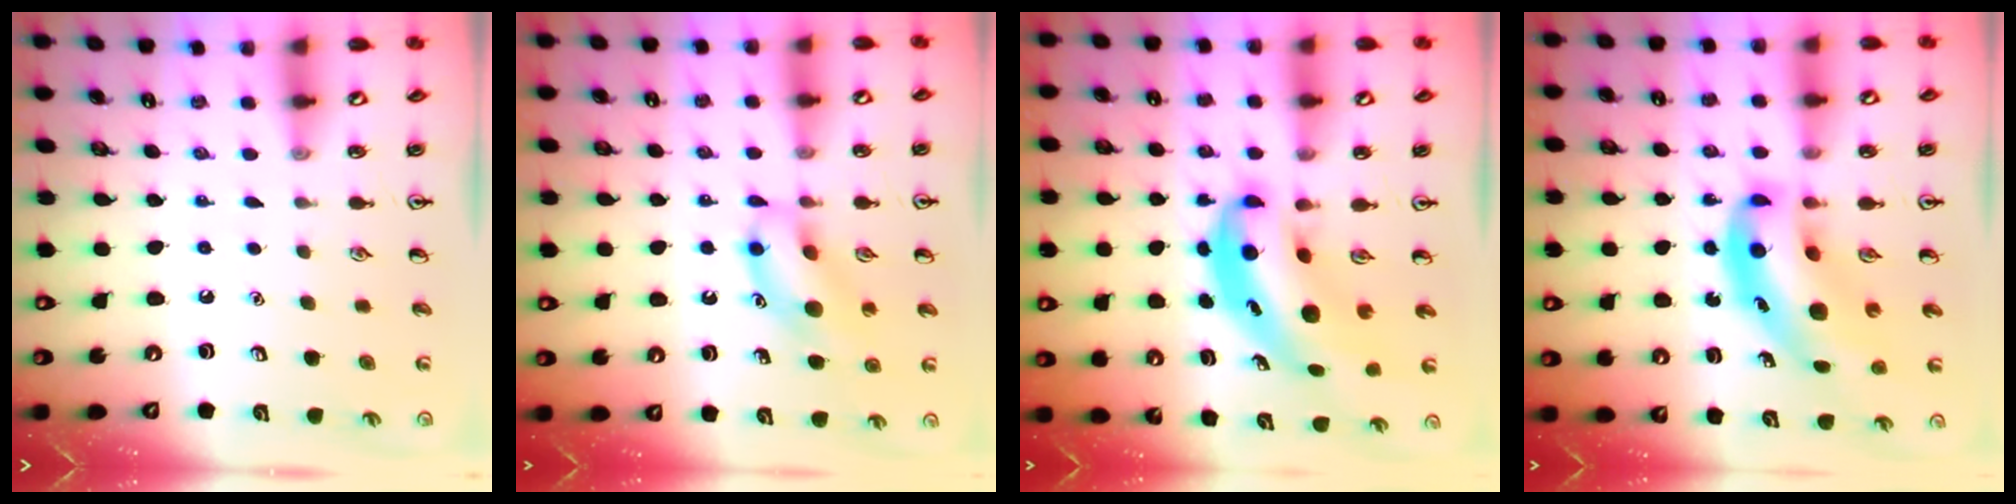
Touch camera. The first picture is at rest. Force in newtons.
{"total": 12.2, "press": 12.0, "slide": 1.8}
{"total": 7.5, "press": 7.2, "slide": 2.3}
{"total": 13.0, "press": 12.4, "slide": 3.9}